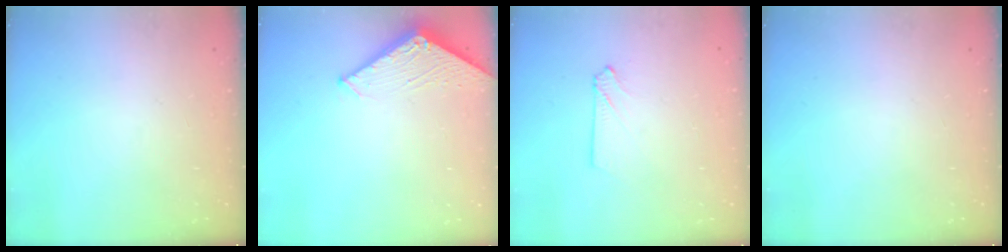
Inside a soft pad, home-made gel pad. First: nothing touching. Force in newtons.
{"total": 2.9, "press": 2.9, "slide": 0.3}
{"total": 2.4, "press": 2.4, "slide": 0.3}
{"total": 0.0}